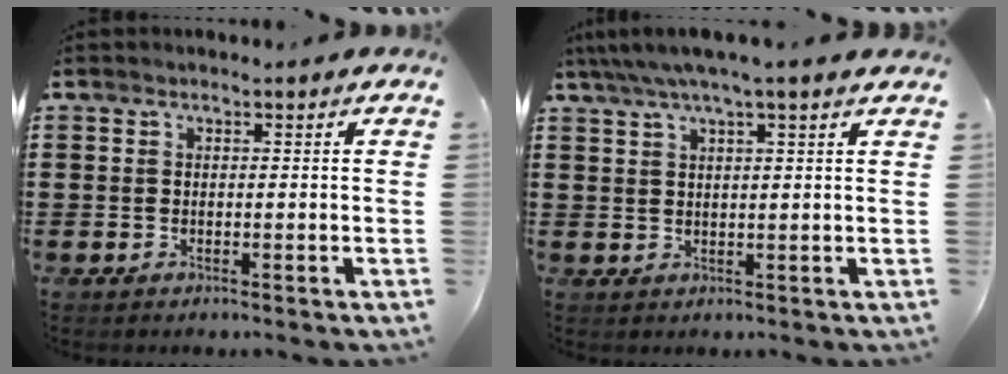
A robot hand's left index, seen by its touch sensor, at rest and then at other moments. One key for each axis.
{"total": 3.3, "fx": 2.4, "fy": 0.2, "fz": 2.3, "tx": -0.050, "ty": -0.004, "tz": 0.042}